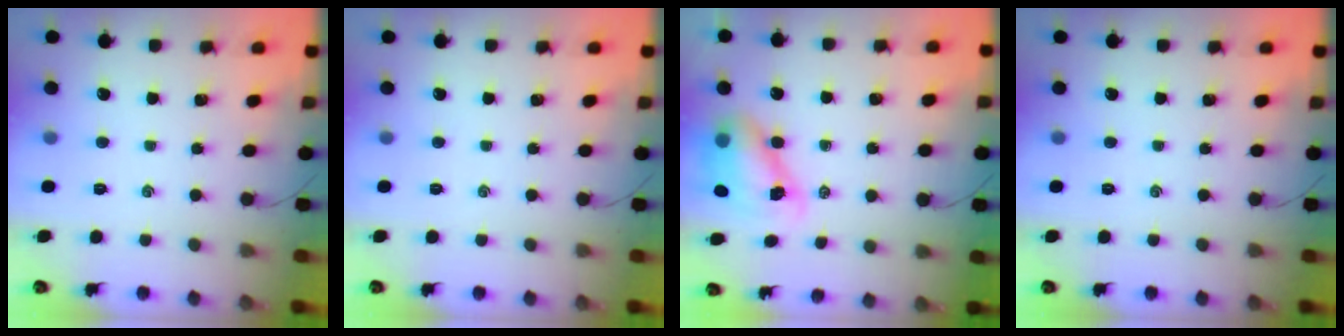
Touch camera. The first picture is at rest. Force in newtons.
{"total": 0.0}
{"total": 8.9, "press": 8.7, "slide": 1.8}
{"total": 0.0}